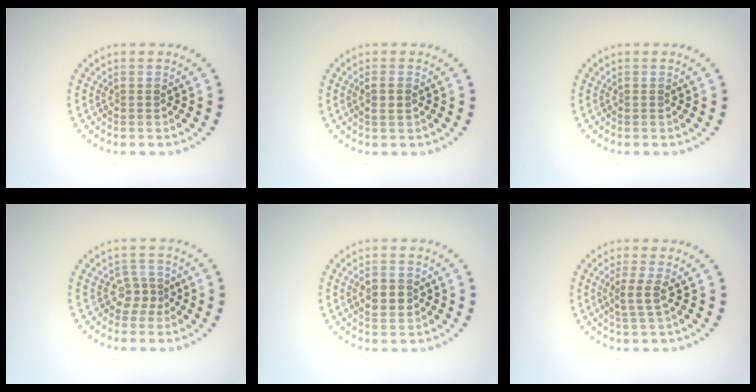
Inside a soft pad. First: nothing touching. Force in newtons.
{"total": 1.2, "press": 1.1, "slide": 0.5}
{"total": 0.0}
{"total": 1.8, "press": 1.3, "slide": 1.3}
{"total": 2.7, "press": 2.7, "slide": 0.2}
{"total": 1.8, "press": 1.4, "slide": 1.1}